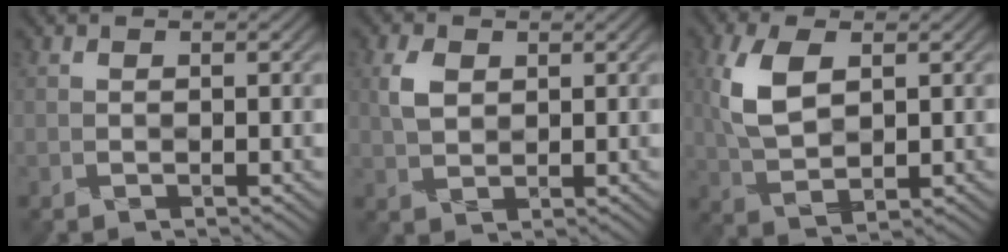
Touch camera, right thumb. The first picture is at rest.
{"total": 3.5, "force": [1.1, 2.3, 2.3], "torque": [-0.056, 0.004, 0.017]}
{"total": 7.9, "force": [1.4, 4.1, 6.6], "torque": [-0.154, 0.005, 0.022]}